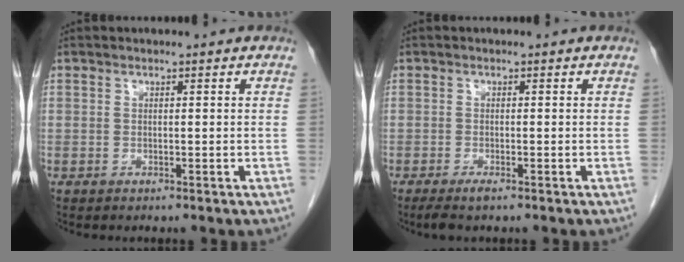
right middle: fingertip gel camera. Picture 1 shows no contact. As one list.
[{"total": 1.9, "force": [-1.4, 0.2, 1.4], "torque": [-0.030, -0.006, -0.026]}]